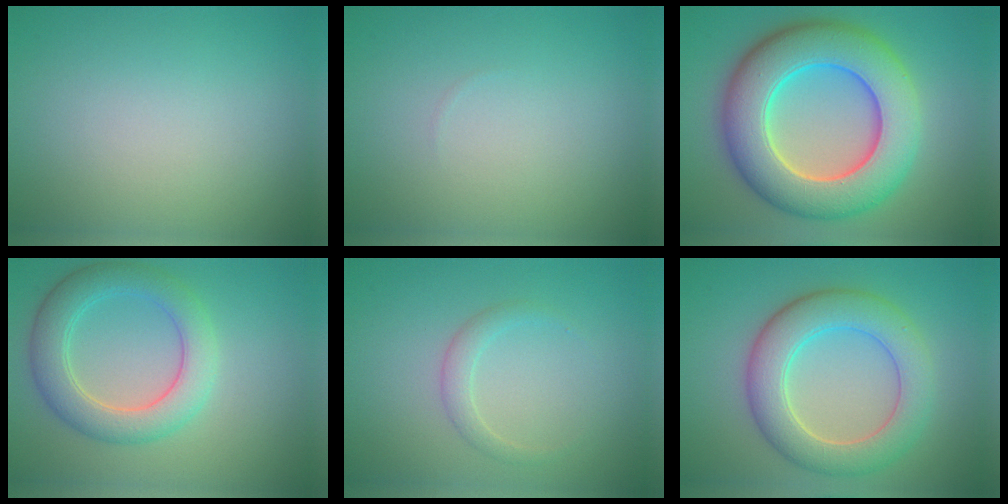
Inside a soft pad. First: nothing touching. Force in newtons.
{"total": 0.0}
{"total": 11.6, "press": 11.6, "slide": 0.4}
{"total": 5.1, "press": 5.1, "slide": 0.2}
{"total": 1.4, "press": 1.4, "slide": 0.0}
{"total": 6.6, "press": 6.6, "slide": 0.4}